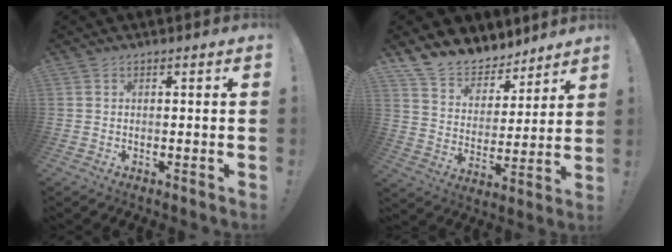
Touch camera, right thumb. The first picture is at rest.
{"total": 11.6, "force": [10.0, 5.6, 1.7], "torque": [-0.045, -0.083, 0.190]}